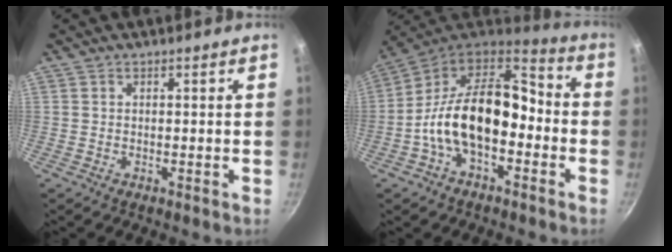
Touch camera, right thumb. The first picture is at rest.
{"total": 19.2, "force": [-3.8, 11.5, 14.9], "torque": [-0.236, 0.060, -0.083]}